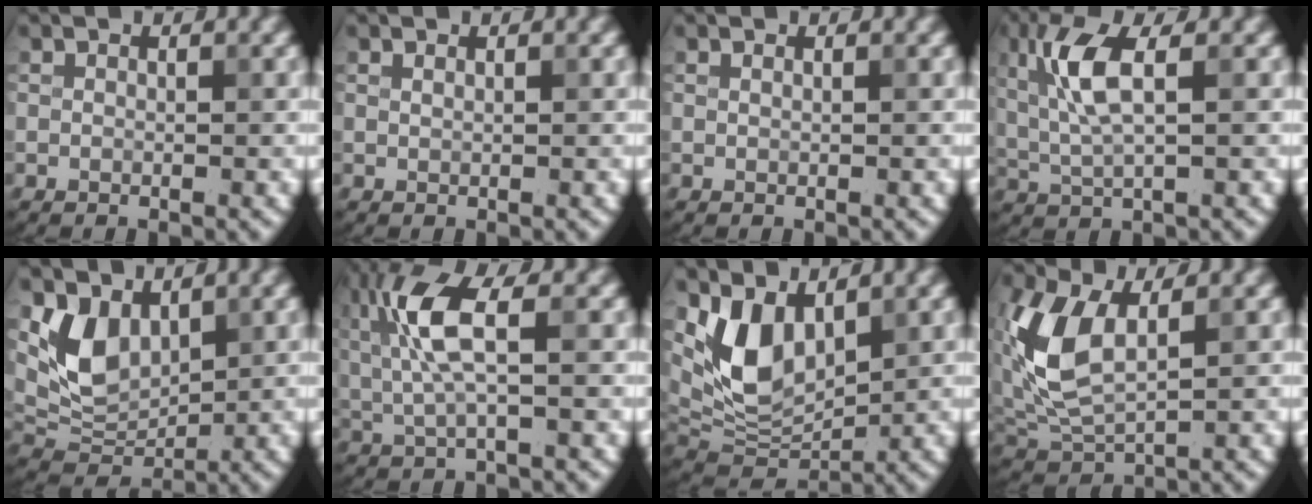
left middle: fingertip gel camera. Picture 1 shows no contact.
{"total": 0.0}
{"total": 0.0}
{"total": 4.9, "force": [1.2, 1.4, 4.5], "torque": [-0.101, 0.005, 0.025]}
{"total": 5.0, "force": [2.0, 3.4, 3.2], "torque": [-0.068, -0.012, 0.041]}
{"total": 5.8, "force": [1.2, 1.5, 5.4], "torque": [-0.128, 0.002, 0.023]}
{"total": 6.8, "force": [2.5, 4.1, 4.8], "torque": [-0.101, -0.016, 0.050]}
{"total": 6.8, "force": [1.5, 3.8, 5.4], "torque": [-0.131, 0.000, 0.031]}